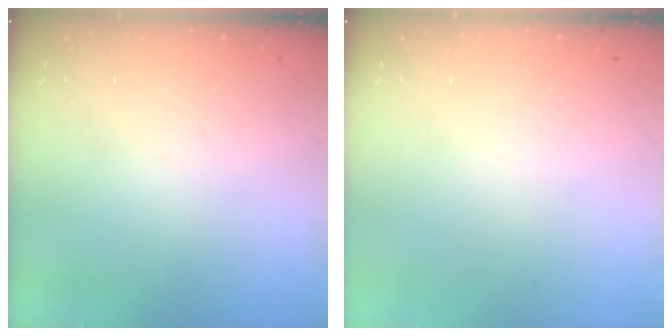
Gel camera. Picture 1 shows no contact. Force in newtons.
{"total": 0.0}